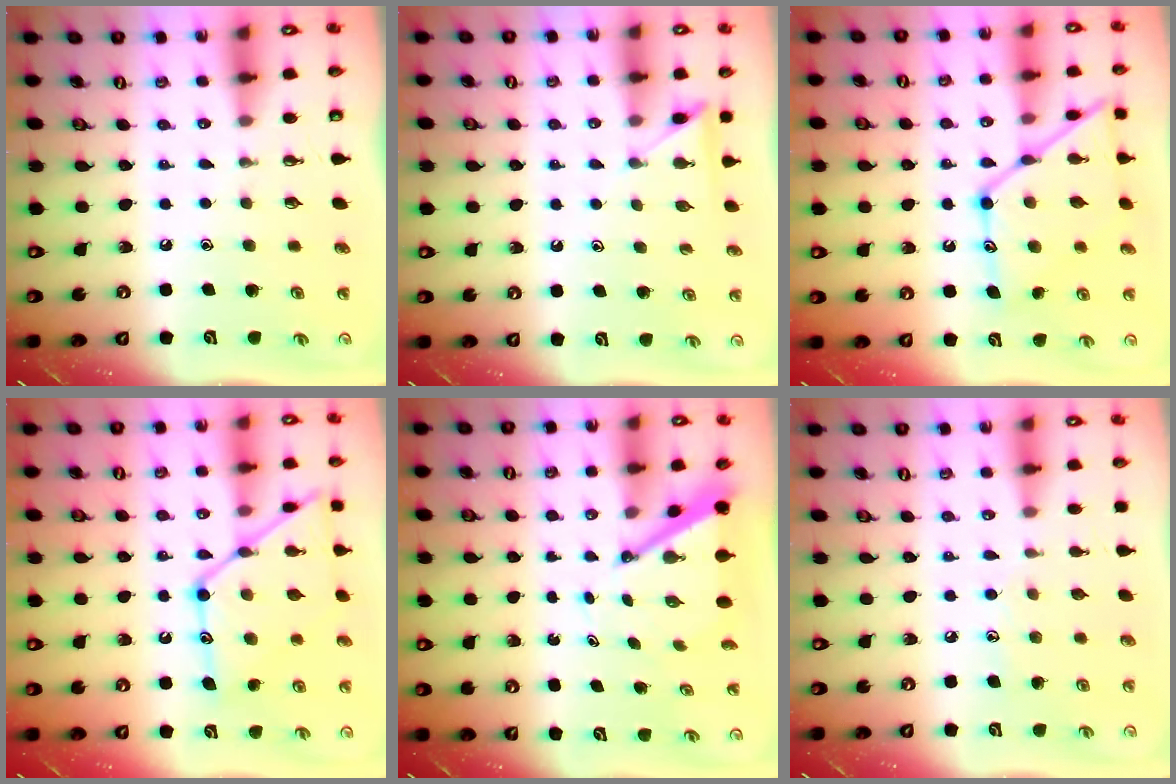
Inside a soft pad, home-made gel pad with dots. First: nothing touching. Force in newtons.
{"total": 5.5, "press": 5.5, "slide": 0.5}
{"total": 16.7, "press": 16.7, "slide": 1.3}
{"total": 18.3, "press": 18.3, "slide": 1.6}
{"total": 5.1, "press": 5.0, "slide": 0.4}
{"total": 6.1, "press": 6.1, "slide": 0.5}